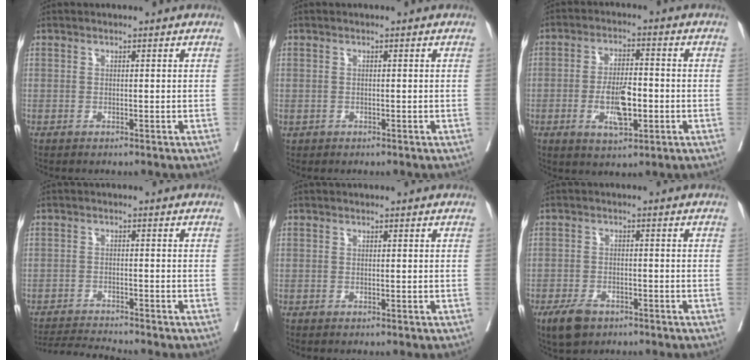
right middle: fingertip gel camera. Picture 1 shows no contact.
{"total": 2.4, "force": [0.9, -1.6, -1.5], "torque": [0.033, 0.003, 0.014]}
{"total": 7.3, "force": [-1.9, 2.4, 6.6], "torque": [-0.125, -0.002, -0.028]}
{"total": 4.4, "force": [-4.2, -1.2, 0.2], "torque": [-0.007, -0.018, -0.076]}
{"total": 0.0}
{"total": 4.5, "force": [-3.0, 2.4, 2.4], "torque": [-0.048, -0.004, -0.048]}